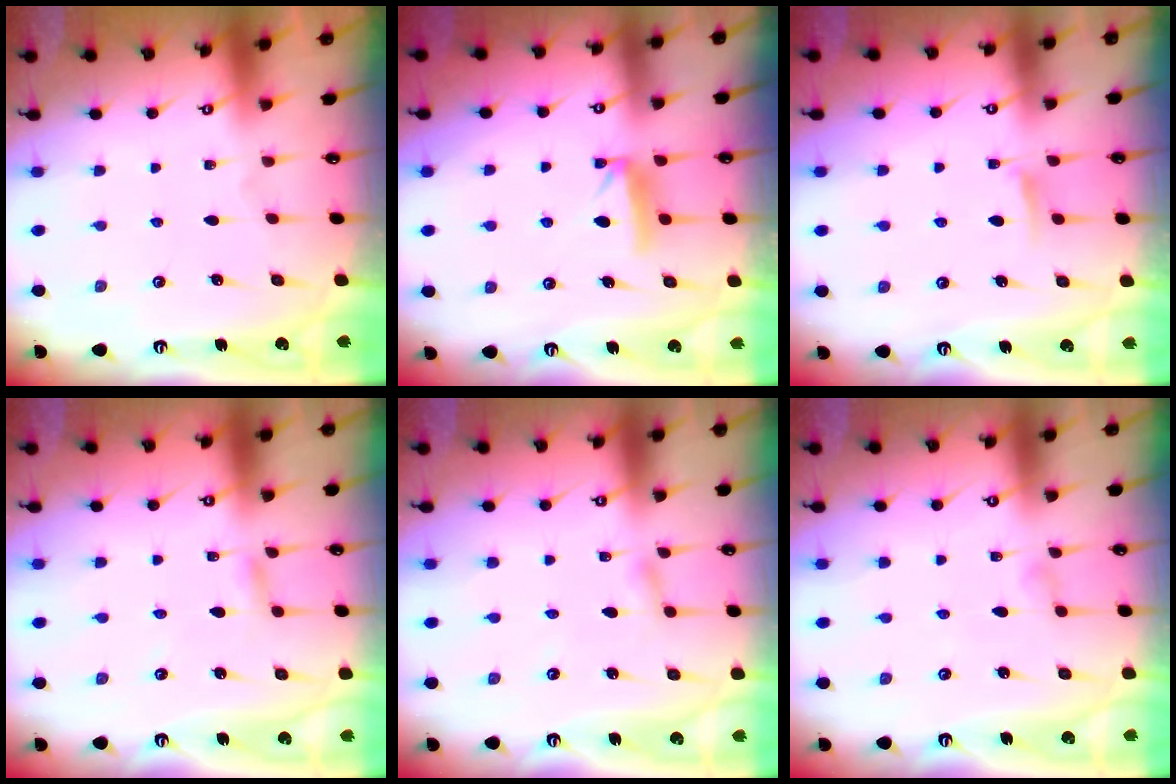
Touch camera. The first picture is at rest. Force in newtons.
{"total": 7.4, "press": 7.3, "slide": 0.4}
{"total": 4.7, "press": 4.7, "slide": 0.7}
{"total": 2.4, "press": 2.4, "slide": 0.2}
{"total": 2.4, "press": 2.4, "slide": 0.3}
{"total": 3.8, "press": 3.8, "slide": 0.5}